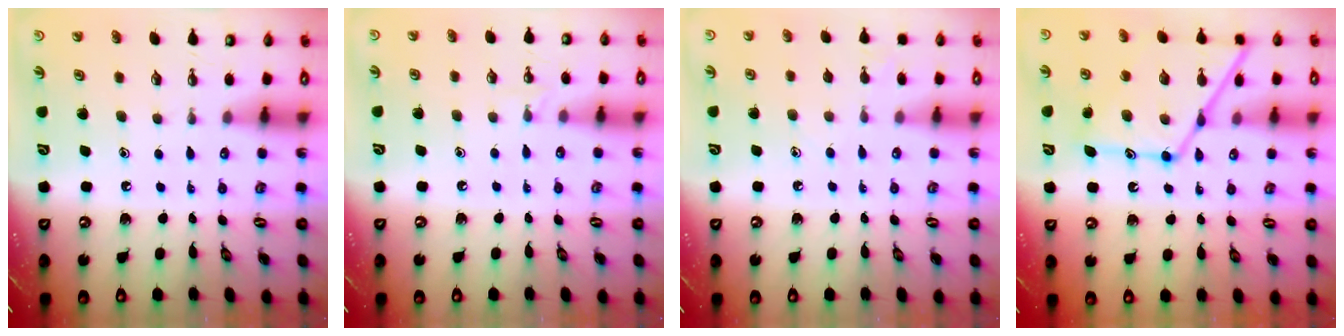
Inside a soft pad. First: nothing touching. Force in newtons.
{"total": 3.8, "press": 3.7, "slide": 0.5}
{"total": 7.8, "press": 7.8, "slide": 0.6}
{"total": 16.0, "press": 16.0, "slide": 1.5}